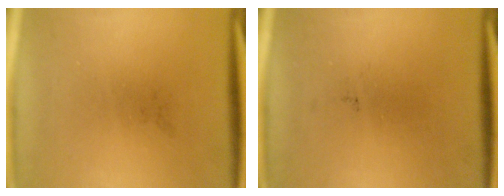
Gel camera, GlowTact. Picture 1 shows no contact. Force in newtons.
{"total": 0.0}